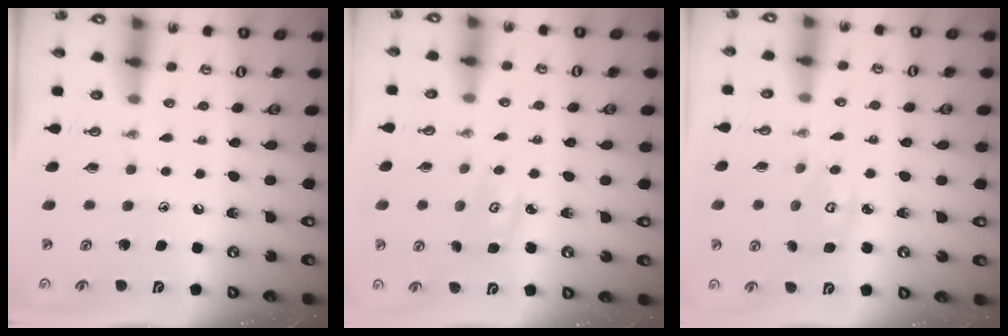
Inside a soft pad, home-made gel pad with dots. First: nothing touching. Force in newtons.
{"total": 2.9, "press": 2.9, "slide": 0.3}
{"total": 4.0, "press": 4.0, "slide": 0.2}